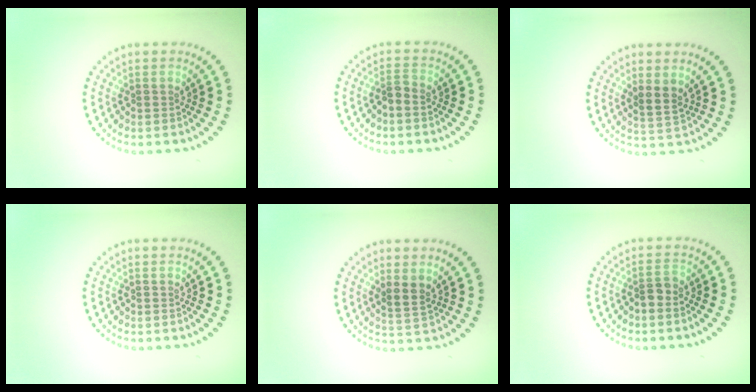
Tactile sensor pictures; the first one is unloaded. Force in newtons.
{"total": 1.2, "press": 0.9, "slide": 0.8}
{"total": 1.9, "press": 1.5, "slide": 1.3}
{"total": 0.0}
{"total": 1.8, "press": 1.4, "slide": 1.2}
{"total": 1.6, "press": 1.3, "slide": 0.9}